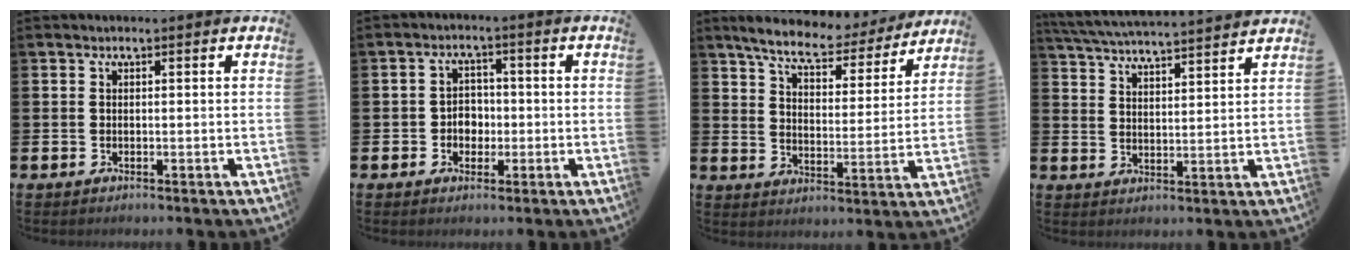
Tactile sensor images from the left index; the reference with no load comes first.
{"total": 3.1, "force": [-0.6, 2.7, 1.4], "torque": [-0.020, 0.004, -0.020]}
{"total": 7.7, "force": [7.1, 1.4, 2.5], "torque": [-0.079, -0.044, 0.122]}
{"total": 5.4, "force": [5.3, -0.1, 1.0], "torque": [-0.046, -0.037, 0.093]}